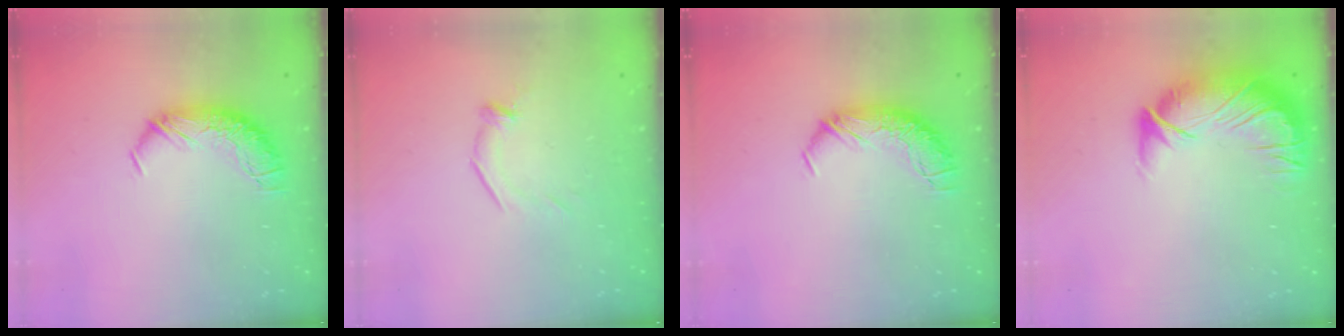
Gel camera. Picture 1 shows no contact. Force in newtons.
{"total": 5.1, "press": 5.0, "slide": 0.8}
{"total": 0.0}
{"total": 2.8, "press": 0.4, "slide": 2.8}